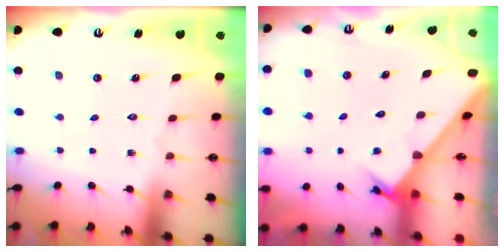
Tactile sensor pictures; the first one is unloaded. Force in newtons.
{"total": 2.6, "press": 2.6, "slide": 0.3}